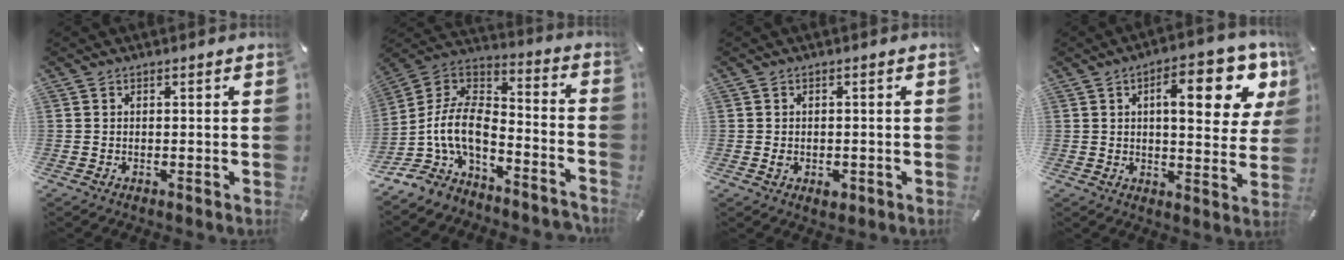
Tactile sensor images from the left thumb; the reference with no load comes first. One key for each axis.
{"total": 11.9, "fx": -3.8, "fy": 7.8, "fz": 8.2, "tx": -0.191, "ty": -0.005, "tz": -0.072}
{"total": 2.6, "fx": -0.8, "fy": 1.8, "fz": 1.7, "tx": -0.037, "ty": -0.001, "tz": -0.014}
{"total": 14.5, "fx": 5.7, "fy": 5.8, "fz": 12.0, "tx": -0.163, "ty": -0.018, "tz": 0.087}